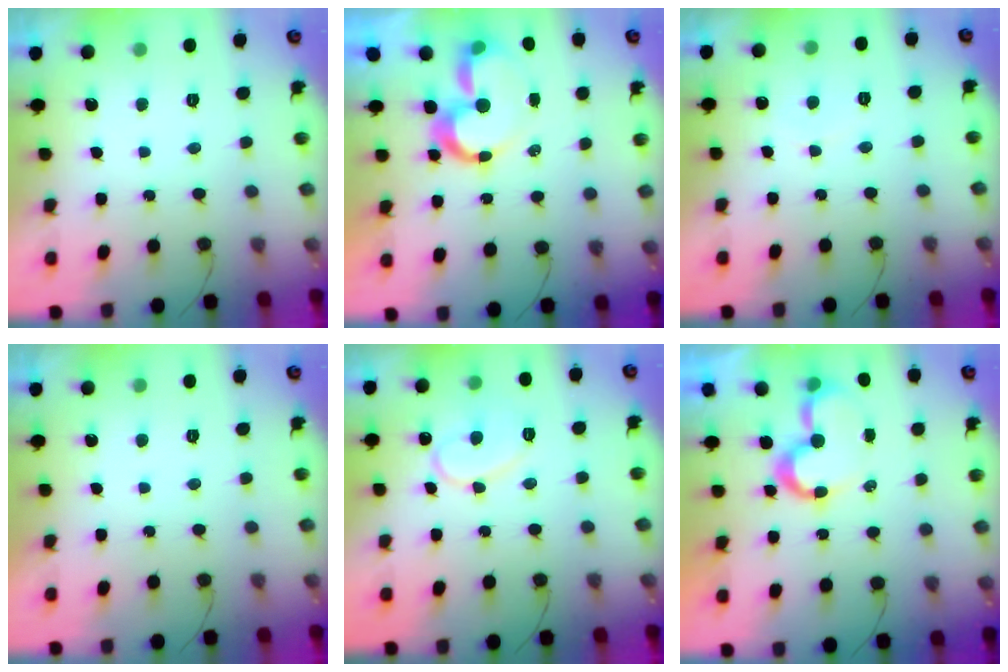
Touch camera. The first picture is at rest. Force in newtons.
{"total": 9.0, "press": 8.9, "slide": 0.7}
{"total": 4.3, "press": 4.3, "slide": 0.3}
{"total": 1.7, "press": 1.7, "slide": 0.1}
{"total": 11.0, "press": 11.0, "slide": 1.0}
{"total": 7.8, "press": 7.8, "slide": 0.6}